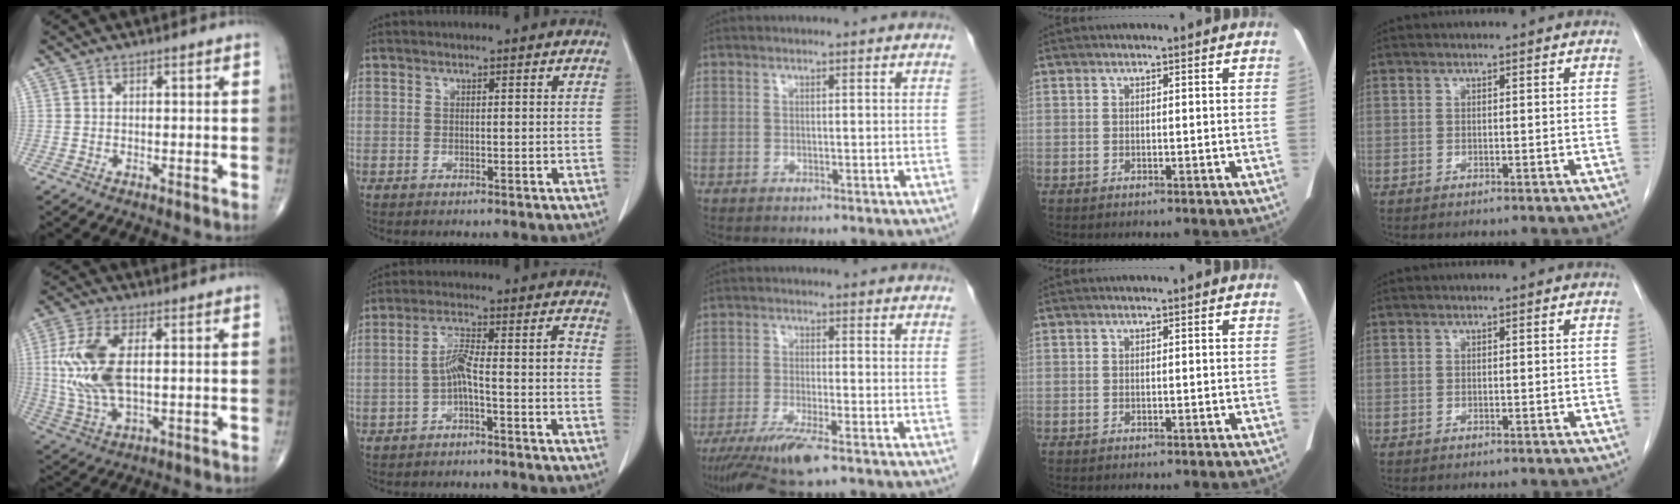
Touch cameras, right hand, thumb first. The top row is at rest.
{"thumb": {"total": 13.0, "force": [1.5, 6.2, 11.4], "torque": [-0.257, -0.002, 0.036]}, "index": {"total": 6.2, "force": [-2.1, 0.9, 5.8], "torque": [-0.108, 0.032, -0.036]}, "middle": {"total": 8.8, "force": [-6.0, 0.5, 6.4], "torque": [-0.115, -0.023, -0.103]}}